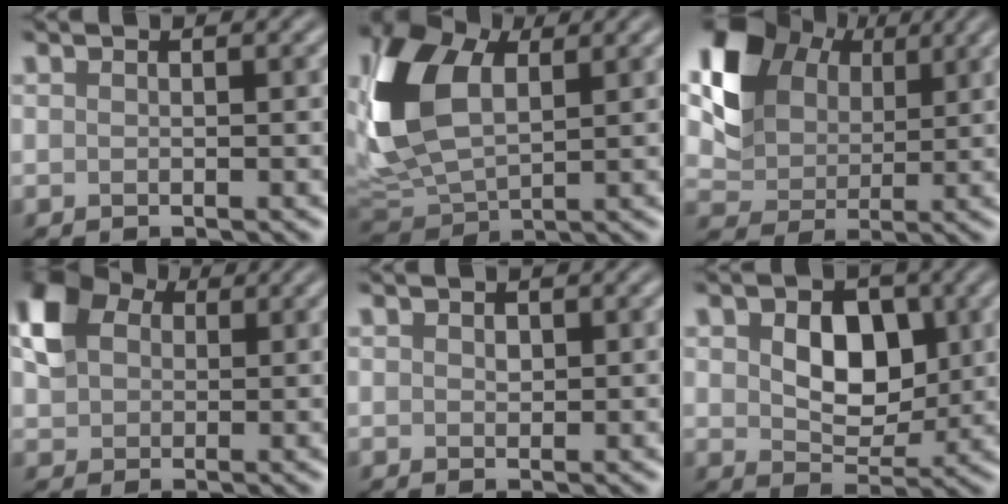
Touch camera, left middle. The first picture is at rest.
{"total": 10.9, "force": [3.0, 7.0, 7.9], "torque": [-0.198, 0.009, 0.058]}
{"total": 8.1, "force": [3.4, 6.1, 4.0], "torque": [-0.083, 0.006, 0.059]}
{"total": 5.0, "force": [1.5, 3.9, 2.7], "torque": [-0.069, 0.008, 0.021]}
{"total": 0.6, "force": [0.2, 0.4, 0.3], "torque": [-0.006, -0.002, 0.004]}
{"total": 5.4, "force": [1.0, 3.6, 3.9], "torque": [-0.066, -0.005, 0.013]}